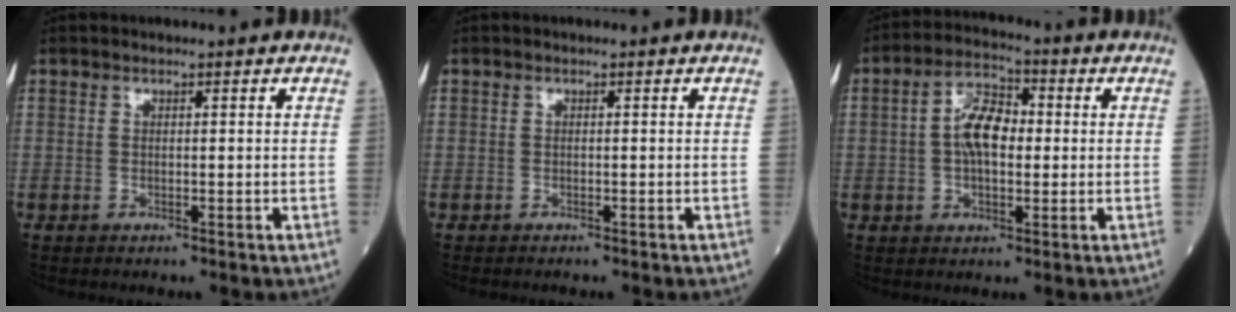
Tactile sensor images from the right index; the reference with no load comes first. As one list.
[{"total": 0.8, "force": [-0.7, 0.3, 0.1], "torque": [-0.003, 0.002, -0.014]}, {"total": 7.4, "force": [0.4, 3.6, 6.4], "torque": [-0.126, 0.019, 0.000]}]